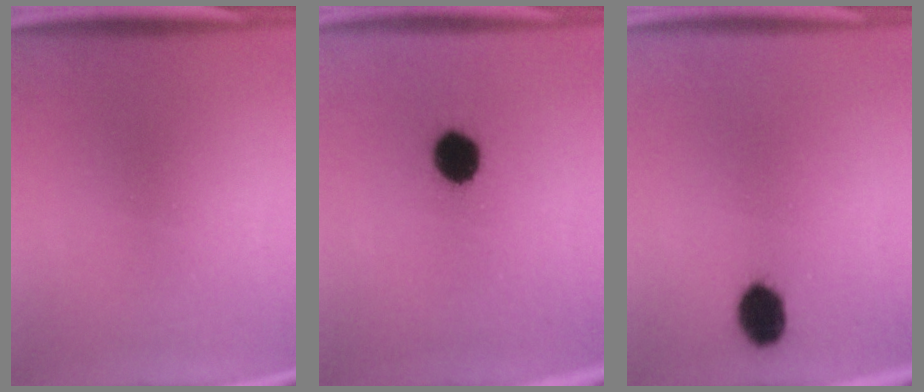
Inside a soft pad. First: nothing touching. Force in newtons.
{"total": 8.1}
{"total": 6.3}